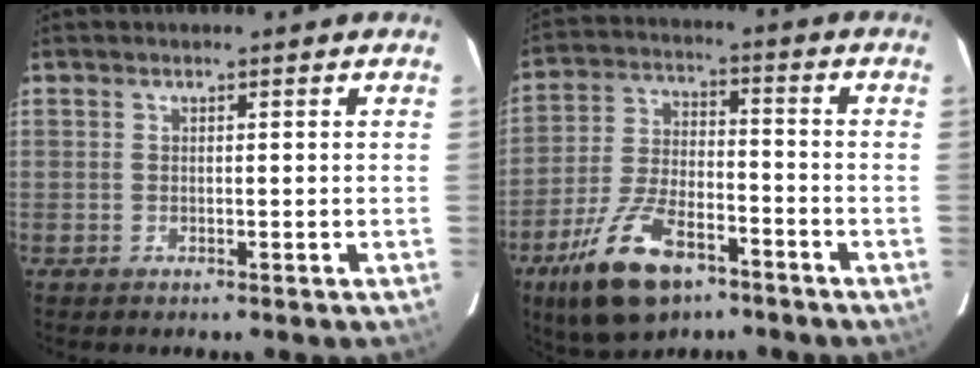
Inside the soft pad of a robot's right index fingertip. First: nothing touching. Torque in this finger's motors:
{"motor_torque": [1.22, -0.92, 0.73, 0.18]}